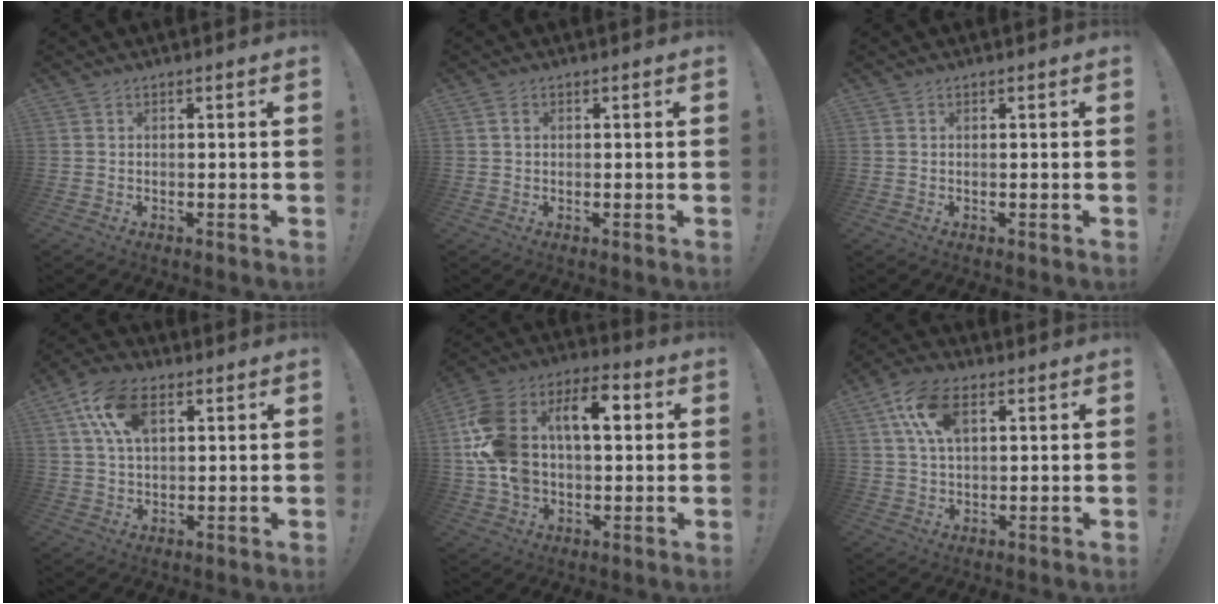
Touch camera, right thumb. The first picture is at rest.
{"total": 1.4, "force": [0.4, 1.2, 0.7], "torque": [-0.012, 0.005, 0.007]}
{"total": 0.0}
{"total": 12.6, "force": [4.9, 7.6, 8.7], "torque": [-0.152, 0.002, 0.092]}
{"total": 21.0, "force": [3.5, 14.1, 15.2], "torque": [-0.290, 0.019, 0.063]}
{"total": 11.6, "force": [4.3, 6.9, 8.3], "torque": [-0.142, 0.000, 0.082]}